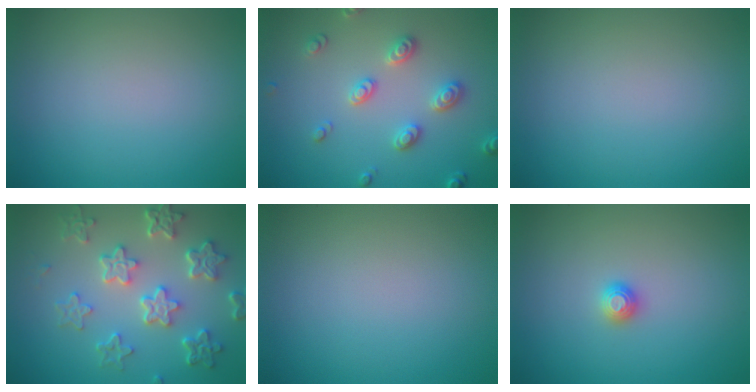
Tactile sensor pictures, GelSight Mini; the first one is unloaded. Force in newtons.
{"total": 2.9, "press": 2.8, "slide": 0.4}
{"total": 0.0}
{"total": 6.2, "press": 4.6, "slide": 4.2}
{"total": 0.0}
{"total": 1.2, "press": 1.1, "slide": 0.3}